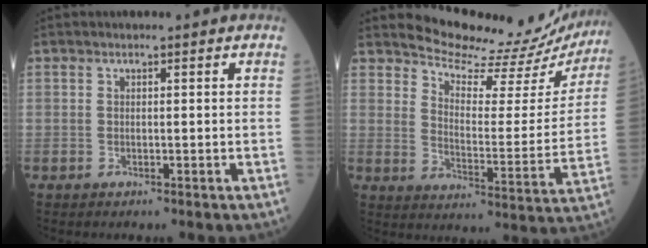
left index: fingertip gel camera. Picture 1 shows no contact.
{"total": 17.8, "force": [17.5, 2.8, 2.1], "torque": [-0.026, -0.078, 0.205]}